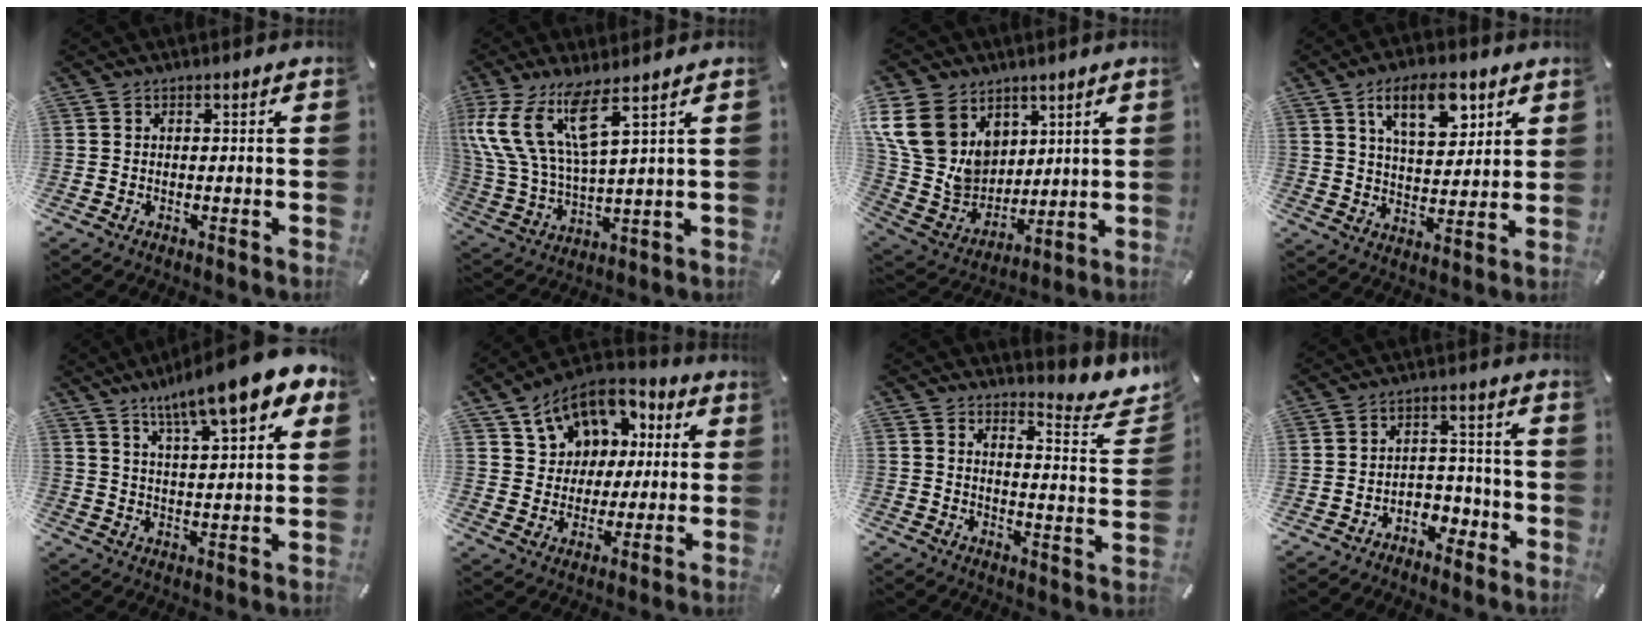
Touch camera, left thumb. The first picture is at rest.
{"total": 14.4, "force": [8.5, 4.7, 10.7], "torque": [-0.262, -0.047, 0.146]}
{"total": 17.1, "force": [7.3, 13.8, 7.0], "torque": [-0.173, -0.045, 0.143]}
{"total": 12.7, "force": [6.8, 6.3, 8.7], "torque": [-0.131, -0.020, 0.116]}
{"total": 15.1, "force": [10.6, 3.6, 10.1], "torque": [-0.171, -0.050, 0.174]}
{"total": 12.5, "force": [5.9, 10.3, 4.1], "torque": [-0.082, -0.030, 0.115]}
{"total": 7.4, "force": [6.8, 2.3, 2.1], "torque": [-0.027, -0.070, 0.113]}
{"total": 4.9, "force": [-2.7, 3.9, 1.3], "torque": [-0.014, 0.009, -0.051]}